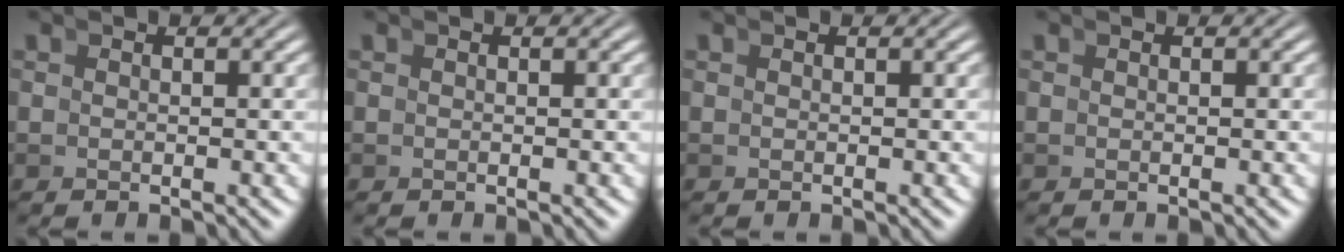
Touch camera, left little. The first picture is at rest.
{"total": 0.0}
{"total": 0.0}
{"total": 0.0}